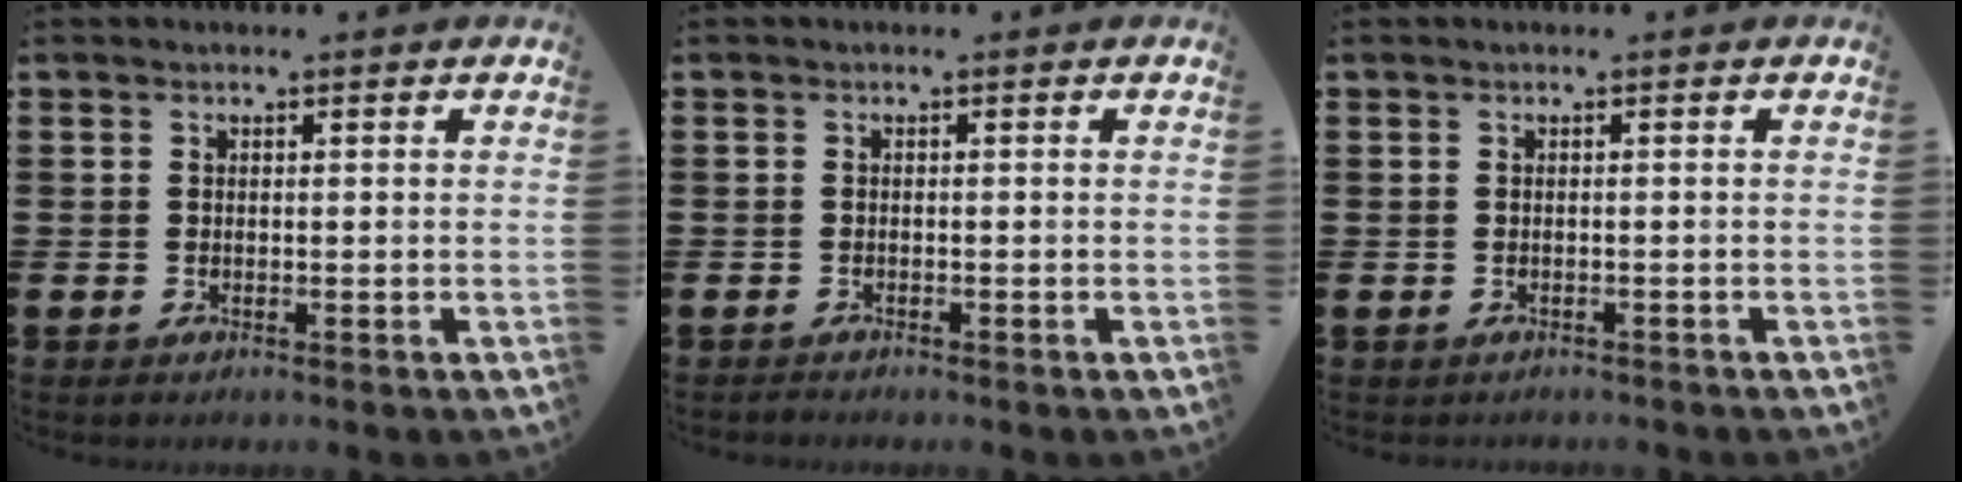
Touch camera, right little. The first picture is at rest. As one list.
[{"total": 0.6, "force": [-0.6, 0.2, 0.1], "torque": [-0.004, -0.001, -0.013]}, {"total": 0.5, "force": [-0.4, -0.1, -0.3], "torque": [0.006, -0.004, -0.007]}]